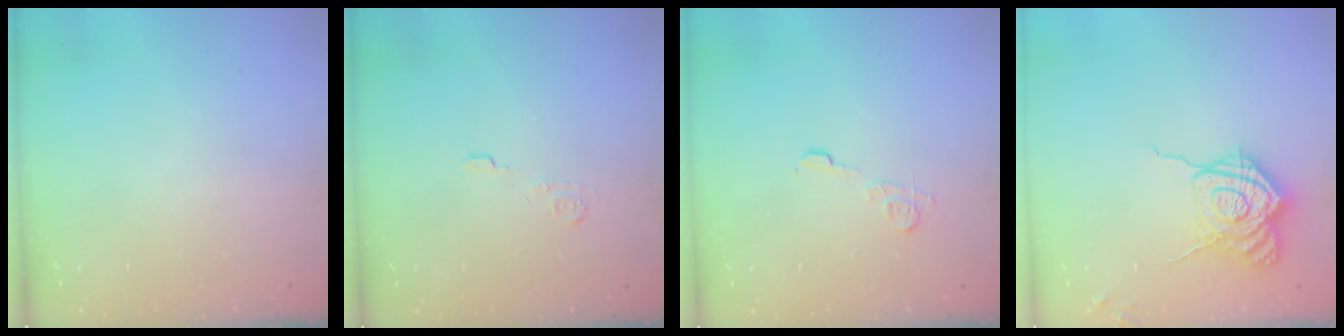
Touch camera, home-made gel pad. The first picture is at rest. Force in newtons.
{"total": 3.8, "press": 3.8, "slide": 0.5}
{"total": 7.3, "press": 7.3, "slide": 0.5}
{"total": 16.2, "press": 16.2, "slide": 0.5}